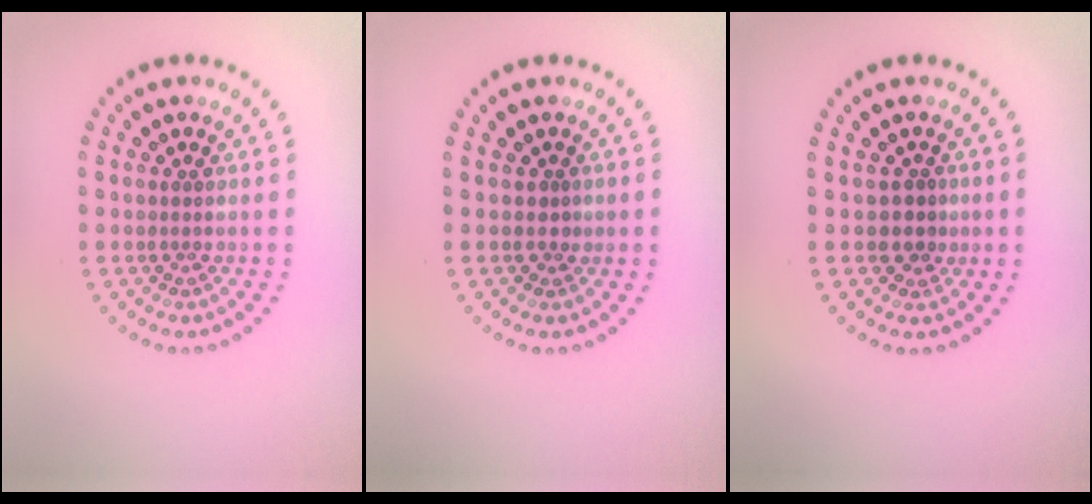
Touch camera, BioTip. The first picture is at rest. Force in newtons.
{"total": 0.7, "press": 0.4, "slide": 0.6}
{"total": 1.5, "press": 1.0, "slide": 1.0}